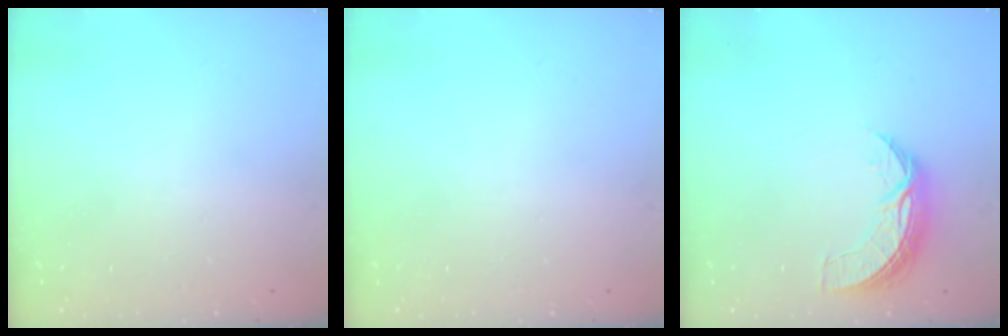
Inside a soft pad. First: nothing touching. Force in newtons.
{"total": 0.0}
{"total": 7.7, "press": 7.7, "slide": 0.7}